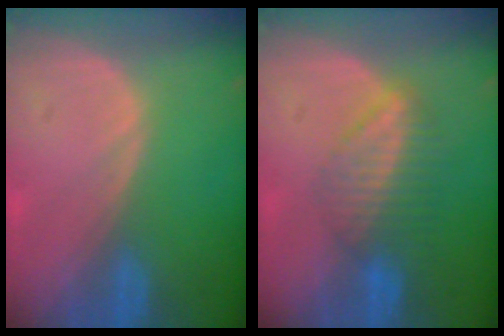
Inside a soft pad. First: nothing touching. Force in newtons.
{"total": 6.8, "press": 5.8, "slide": 3.5}